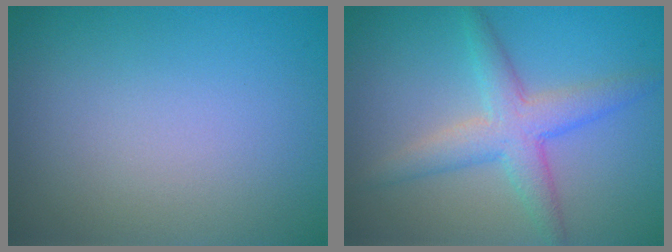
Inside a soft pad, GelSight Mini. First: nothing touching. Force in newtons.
{"total": 4.2, "press": 4.2, "slide": 0.1}